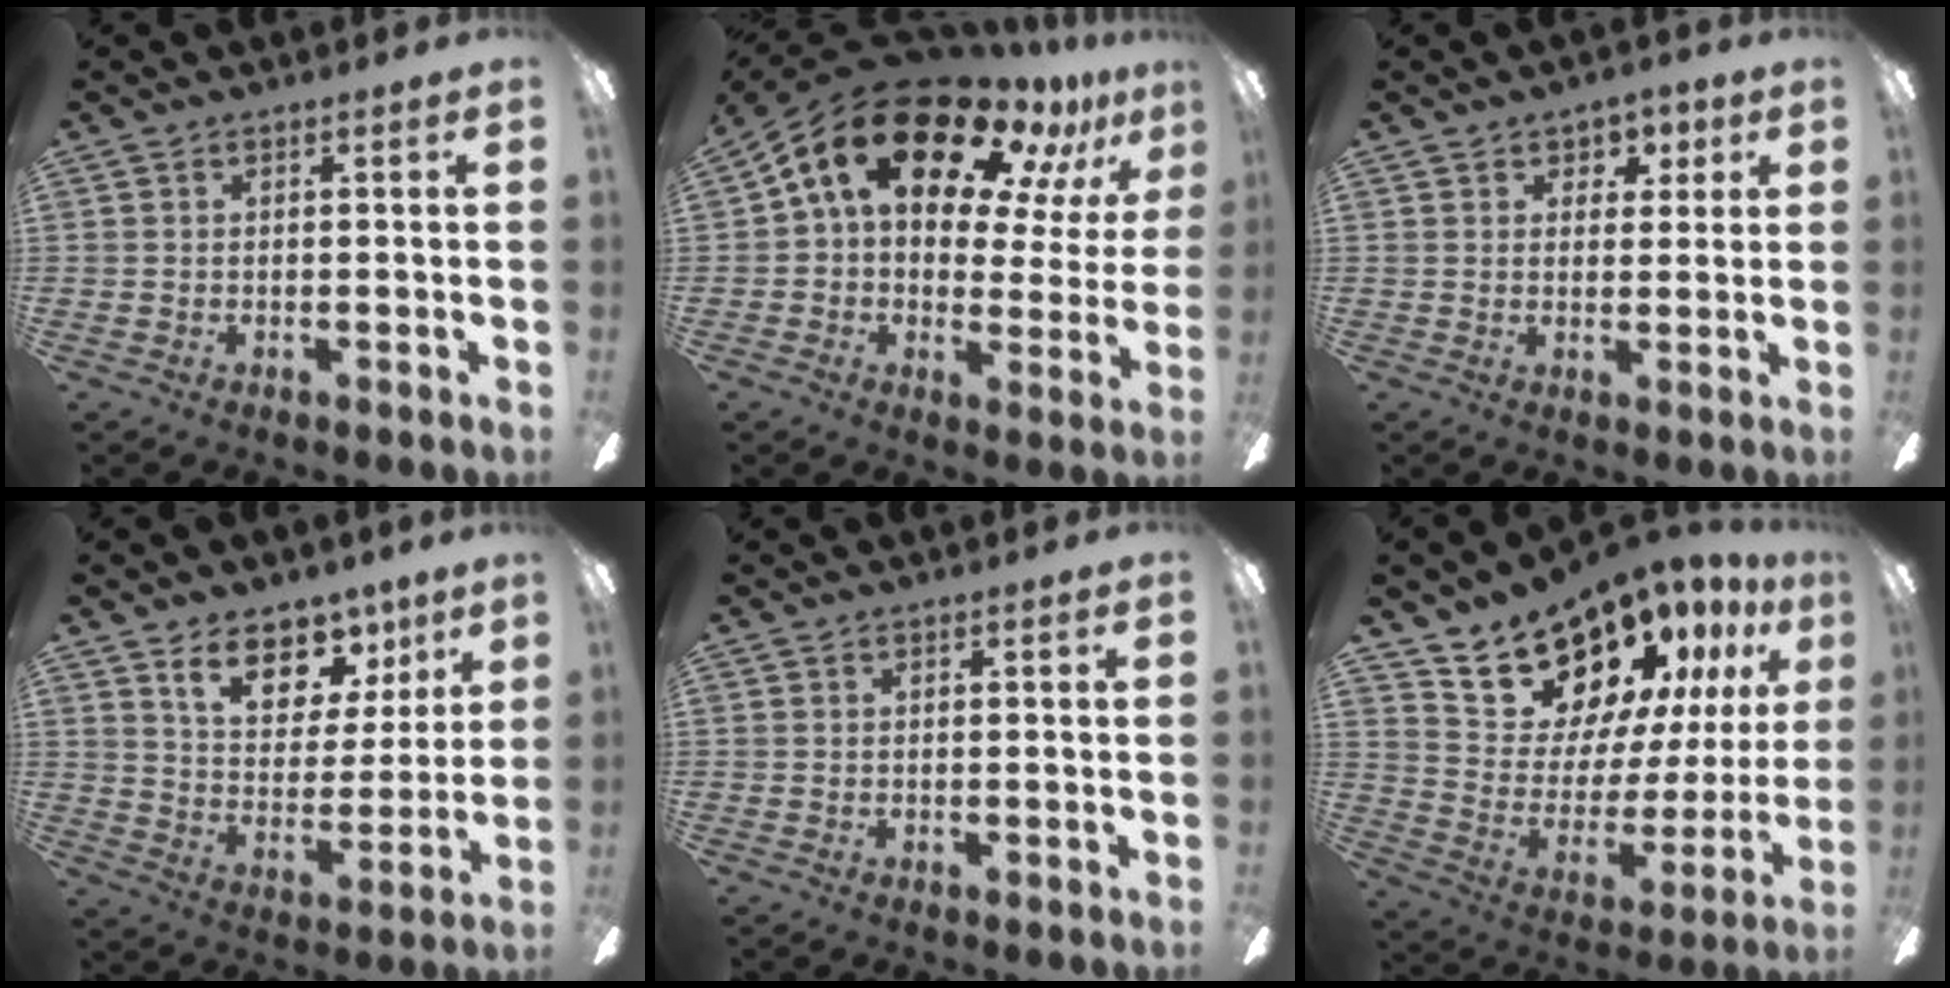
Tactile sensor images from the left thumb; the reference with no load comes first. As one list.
[{"total": 20.2, "force": [11.8, 11.0, 12.2], "torque": [-0.211, -0.069, 0.201]}, {"total": 4.0, "force": [2.0, 3.4, 0.9], "torque": [0.002, -0.006, 0.030]}, {"total": 13.1, "force": [9.1, 7.5, 5.6], "torque": [-0.086, -0.055, 0.167]}, {"total": 0.0}, {"total": 19.4, "force": [16.5, 9.2, 4.7], "torque": [-0.089, -0.133, 0.311]}]